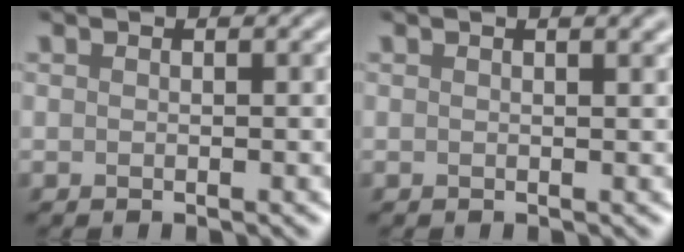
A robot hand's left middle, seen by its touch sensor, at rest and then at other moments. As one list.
[{"total": 2.1, "force": [1.1, 0.7, 1.6], "torque": [-0.012, 0.004, 0.007]}]